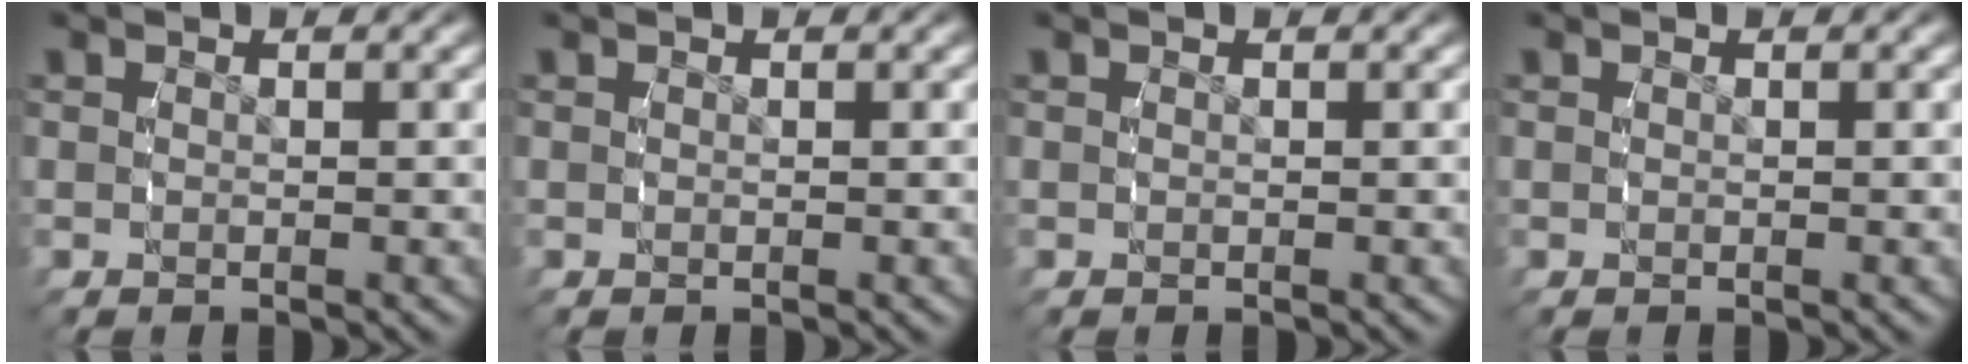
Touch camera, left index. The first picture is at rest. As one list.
[{"total": 0.0}, {"total": 0.0}, {"total": 0.0}]